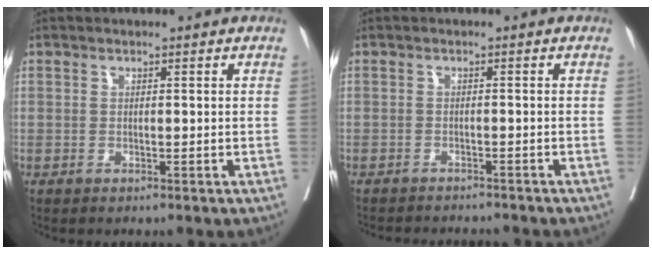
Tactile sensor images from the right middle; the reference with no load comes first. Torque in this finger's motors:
{"motor_torque": [0.61, -0.73, 0.06, 0.06]}